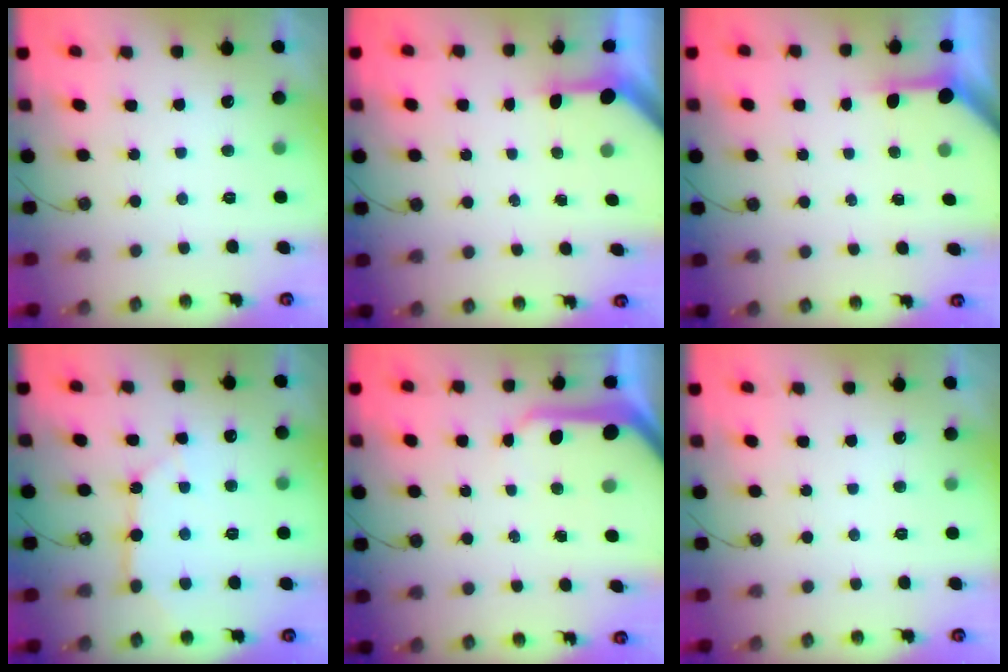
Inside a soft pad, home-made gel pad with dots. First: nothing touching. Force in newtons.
{"total": 3.2, "press": 3.2, "slide": 0.2}
{"total": 3.5, "press": 3.5, "slide": 0.4}
{"total": 9.5, "press": 9.5, "slide": 0.9}
{"total": 10.9, "press": 10.9, "slide": 1.0}
{"total": 0.0}